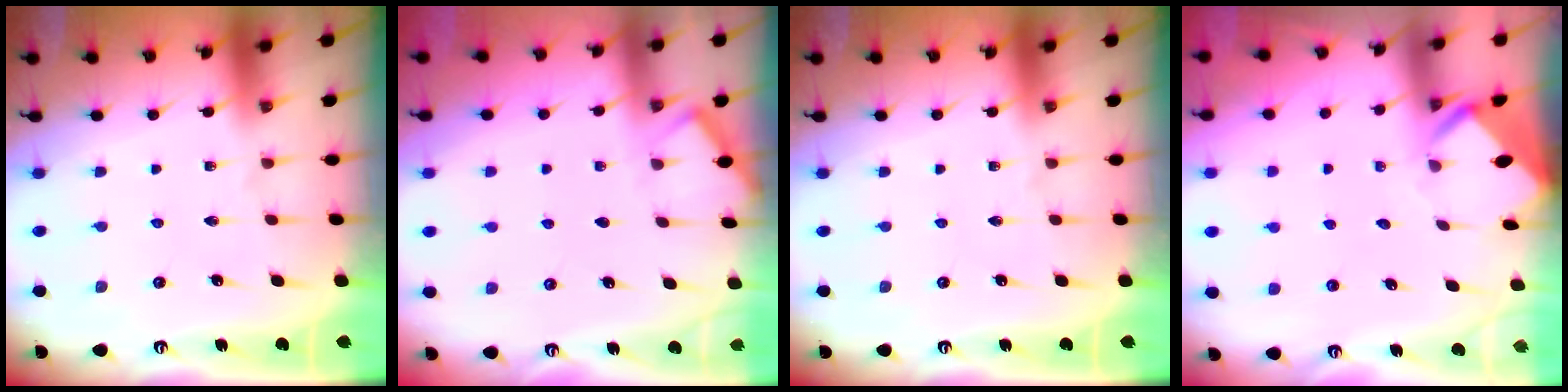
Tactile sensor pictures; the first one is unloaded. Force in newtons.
{"total": 2.7, "press": 2.6, "slide": 0.3}
{"total": 0.0}
{"total": 3.4, "press": 3.4, "slide": 0.1}